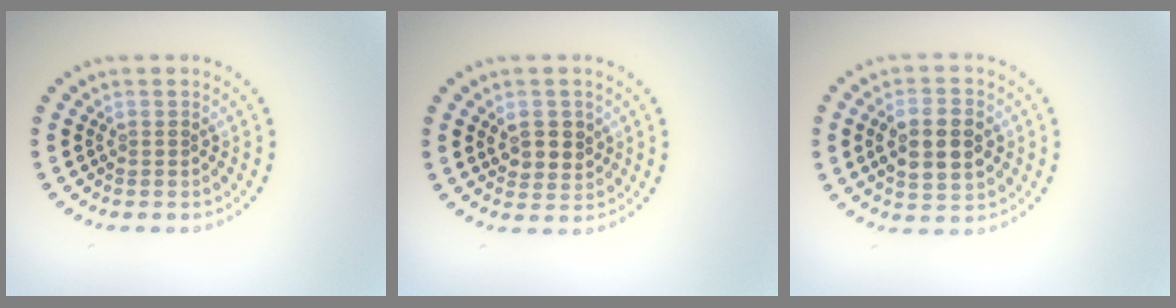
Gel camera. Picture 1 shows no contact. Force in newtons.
{"total": 2.8, "press": 2.7, "slide": 0.8}
{"total": 5.5, "press": 5.4, "slide": 0.4}